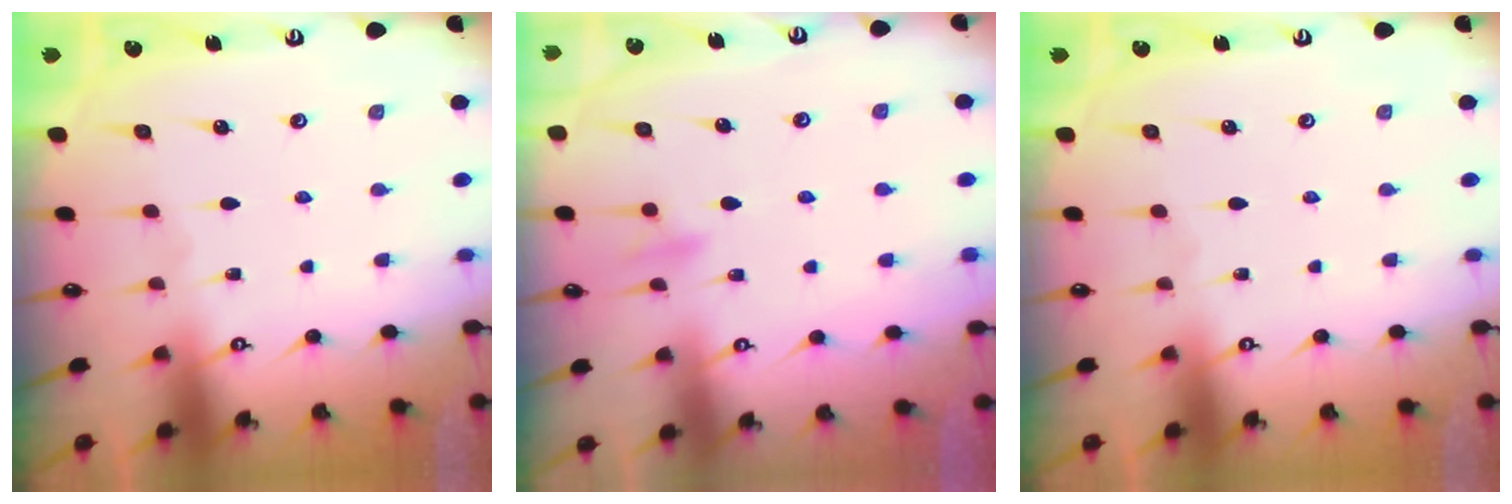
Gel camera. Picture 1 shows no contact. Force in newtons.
{"total": 8.2, "press": 8.1, "slide": 1.5}
{"total": 0.0}